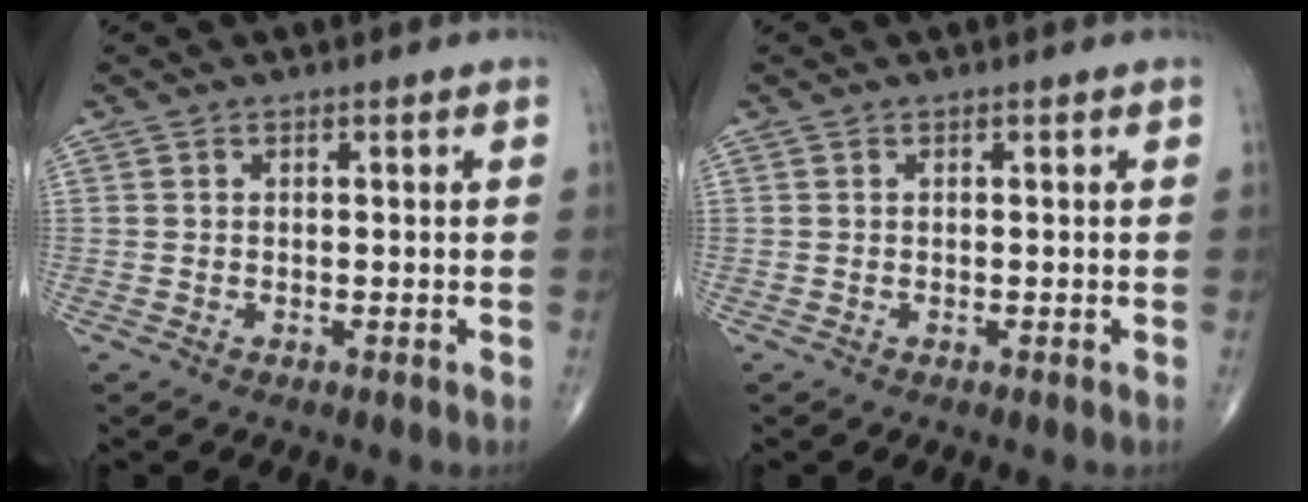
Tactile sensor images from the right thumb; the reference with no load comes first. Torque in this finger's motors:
{"motor_torque": [0.00, 0.00, 0.00, 0.00, 0.00]}